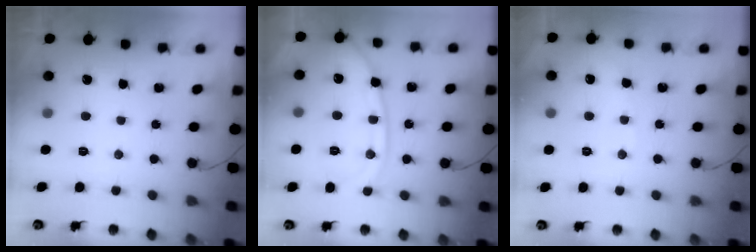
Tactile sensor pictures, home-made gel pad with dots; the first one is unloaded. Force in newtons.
{"total": 11.6, "press": 11.5, "slide": 1.6}
{"total": 2.0, "press": 2.0, "slide": 0.3}